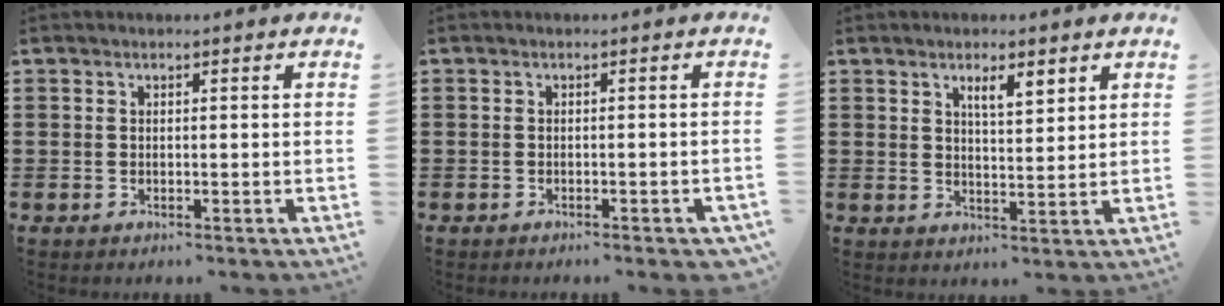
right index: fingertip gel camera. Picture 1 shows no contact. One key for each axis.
{"total": 0.9, "fx": -0.8, "fy": 0.1, "fz": 0.5, "tx": -0.011, "ty": -0.003, "tz": -0.014}
{"total": 3.7, "fx": 2.3, "fy": 0.9, "fz": 2.8, "tx": -0.043, "ty": -0.001, "tz": 0.035}